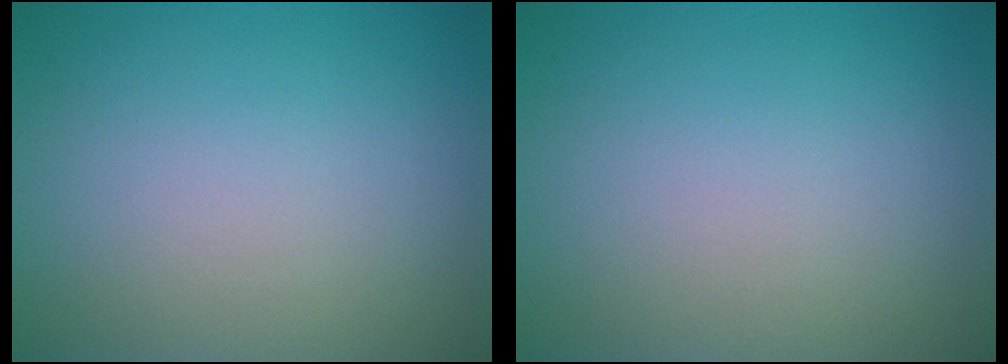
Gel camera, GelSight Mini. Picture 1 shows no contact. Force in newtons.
{"total": 0.0}